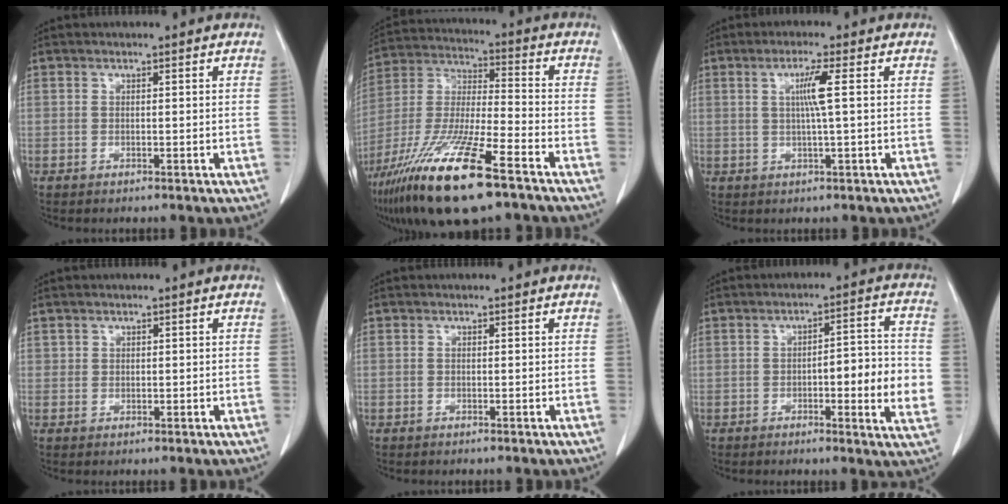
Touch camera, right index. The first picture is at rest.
{"total": 19.8, "force": [-11.9, 2.7, 15.5], "torque": [-0.327, -0.045, -0.219]}
{"total": 4.1, "force": [0.8, -0.7, 3.9], "torque": [-0.074, -0.001, 0.014]}
{"total": 0.7, "force": [0.4, 0.6, 0.1], "torque": [0.005, -0.001, 0.004]}
{"total": 0.0}
{"total": 9.4, "force": [-1.3, 1.4, 9.2], "torque": [-0.117, 0.008, -0.020]}